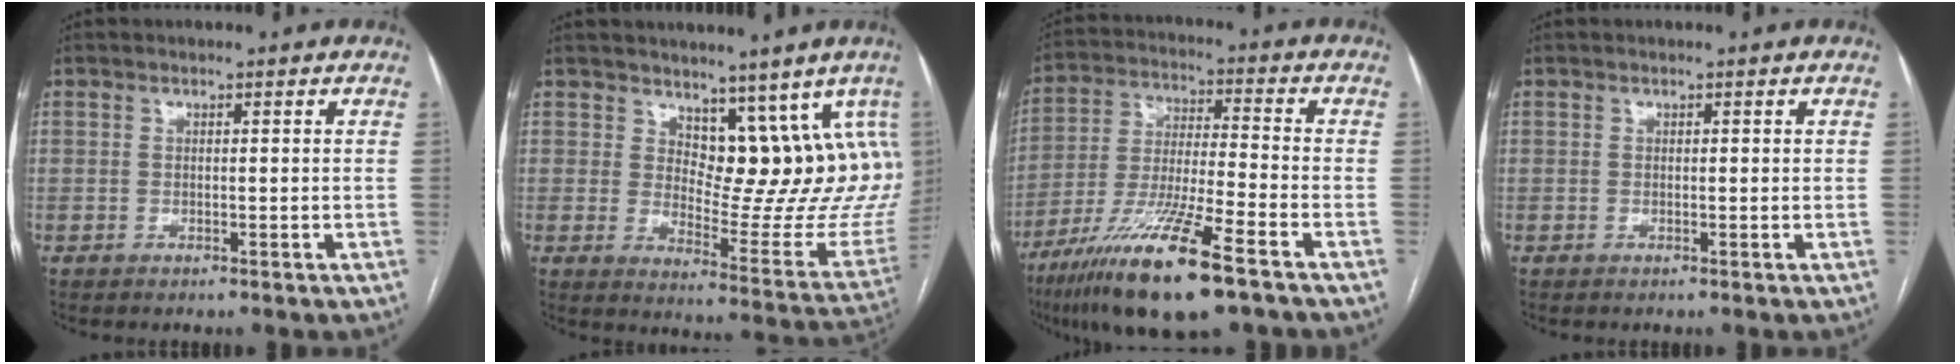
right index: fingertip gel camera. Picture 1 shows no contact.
{"total": 14.3, "force": [9.4, 7.4, 7.8], "torque": [-0.069, -0.015, 0.121]}
{"total": 16.8, "force": [-10.2, 1.2, 13.2], "torque": [-0.268, -0.043, -0.187]}
{"total": 0.0}